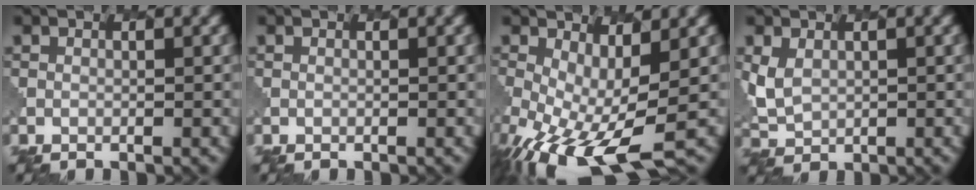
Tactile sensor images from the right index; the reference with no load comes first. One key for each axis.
{"total": 0.0}
{"total": 9.5, "fx": -3.2, "fy": 3.7, "fz": 8.2, "tx": -0.177, "ty": -0.039, "tz": -0.042}
{"total": 2.8, "fx": 0.9, "fy": 2.2, "fz": 1.5, "tx": -0.041, "ty": -0.009, "tz": 0.024}